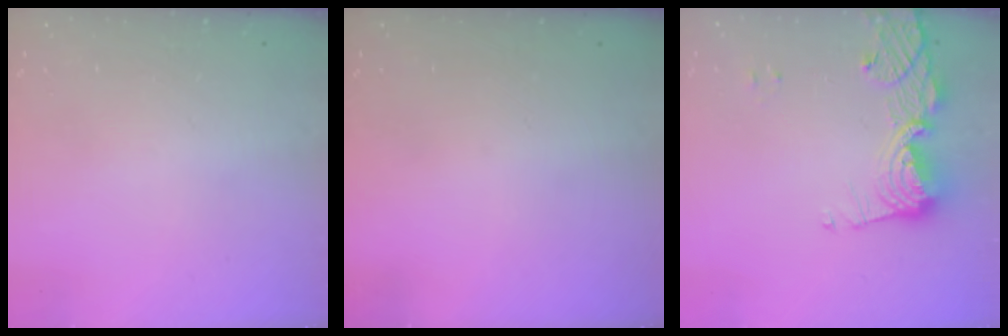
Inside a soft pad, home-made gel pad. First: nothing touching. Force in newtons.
{"total": 0.0}
{"total": 12.7, "press": 12.6, "slide": 1.2}